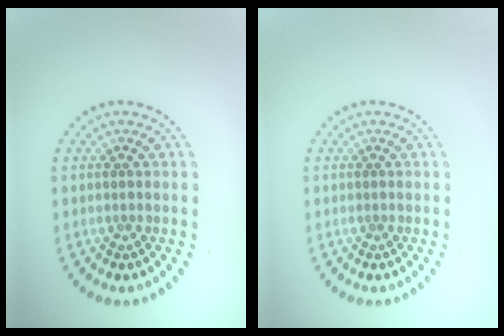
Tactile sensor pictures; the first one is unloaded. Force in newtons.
{"total": 0.0}